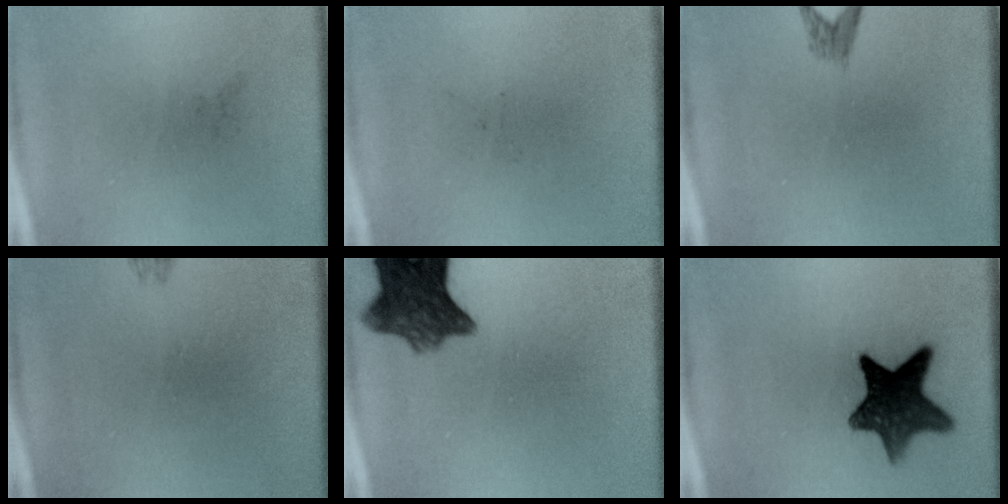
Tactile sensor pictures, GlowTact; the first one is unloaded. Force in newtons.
{"total": 0.0}
{"total": 1.4}
{"total": 0.7}
{"total": 9.0}
{"total": 11.4}